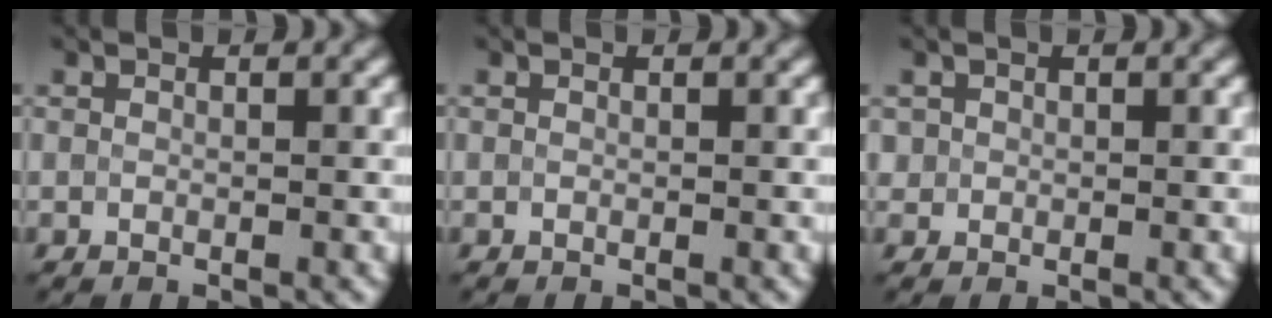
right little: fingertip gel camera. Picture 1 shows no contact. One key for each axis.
{"total": 0.0}
{"total": 0.8, "fx": 0.2, "fy": 0.8, "fz": -0.1, "tx": 0.011, "ty": -0.003, "tz": 0.004}